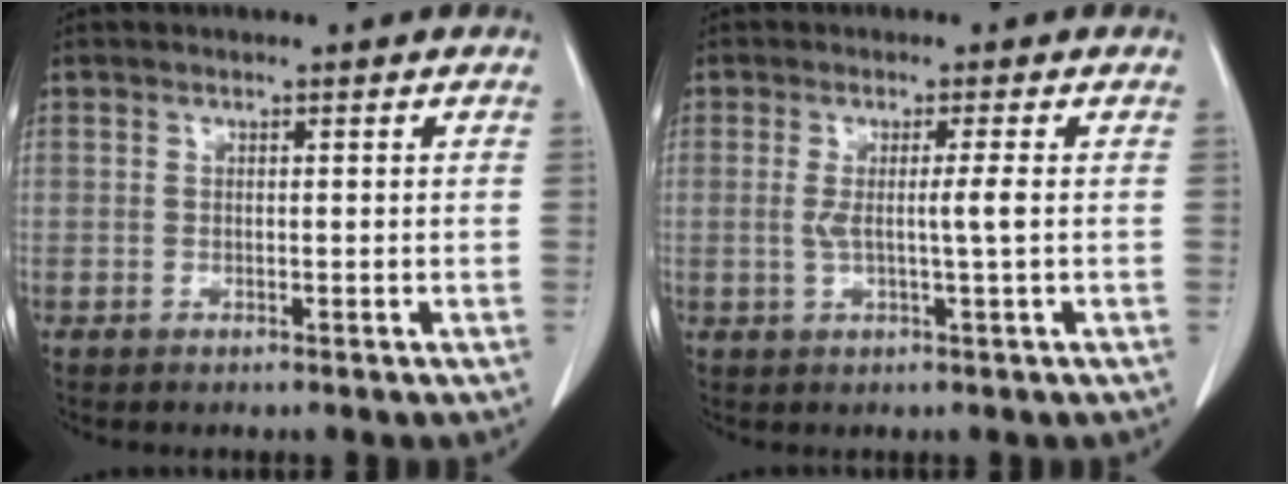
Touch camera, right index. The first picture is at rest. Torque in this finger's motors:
{"motor_torque": [0.48, 0.07, 0.05, 0.02]}